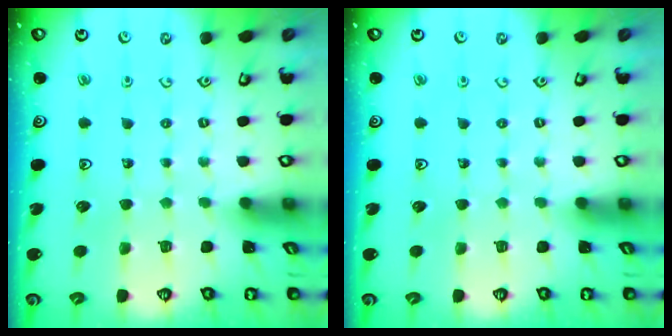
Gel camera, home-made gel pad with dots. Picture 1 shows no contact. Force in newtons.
{"total": 0.0}